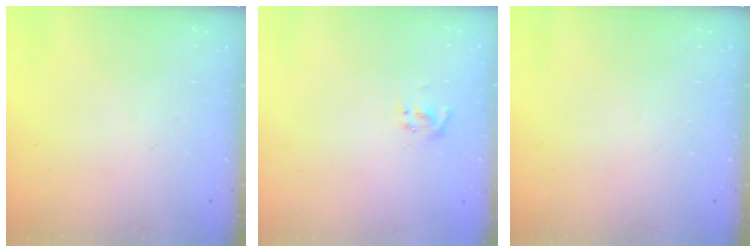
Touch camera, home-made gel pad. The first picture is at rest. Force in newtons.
{"total": 2.0, "press": 1.7, "slide": 0.9}
{"total": 0.0}